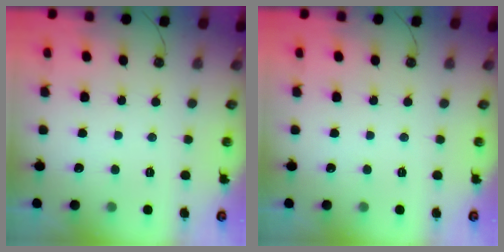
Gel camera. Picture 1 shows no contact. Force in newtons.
{"total": 0.0}